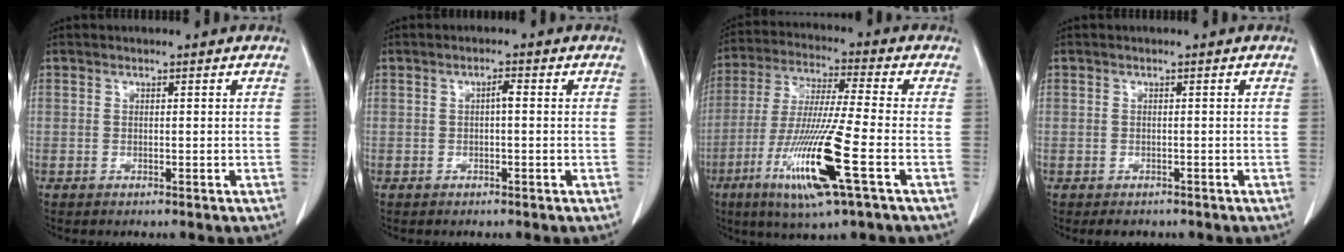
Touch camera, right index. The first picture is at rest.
{"total": 1.3, "force": [0.0, 0.2, 1.3], "torque": [-0.021, 0.004, 0.000]}
{"total": 15.5, "force": [-5.9, 0.0, 14.4], "torque": [-0.293, -0.029, -0.111]}
{"total": 0.9, "force": [-0.7, 0.5, 0.3], "torque": [-0.007, -0.001, -0.009]}